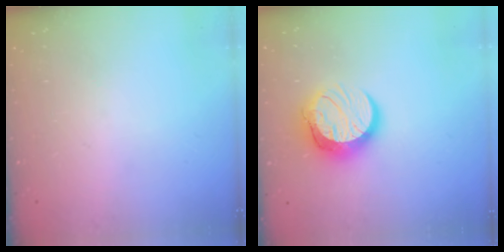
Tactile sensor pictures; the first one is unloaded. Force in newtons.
{"total": 12.0, "press": 12.0, "slide": 1.0}